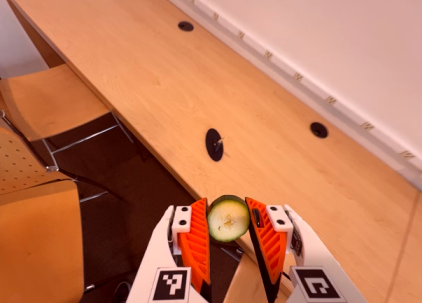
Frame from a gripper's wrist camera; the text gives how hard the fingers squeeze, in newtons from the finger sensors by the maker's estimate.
{"total": 9.8, "left": 10.5, "right": 9.1}